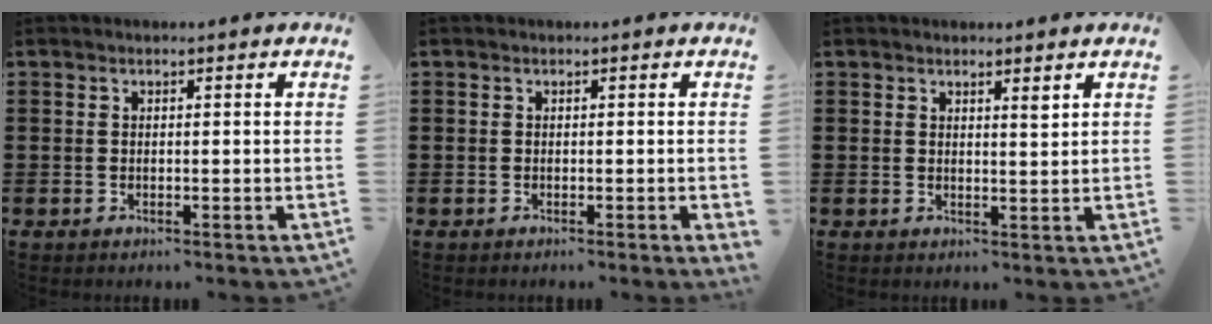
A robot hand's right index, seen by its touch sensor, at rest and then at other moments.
{"total": 0.7, "force": [-0.2, -0.1, 0.7], "torque": [-0.011, -0.005, -0.003]}
{"total": 1.7, "force": [1.4, 0.1, 0.9], "torque": [-0.011, -0.004, 0.023]}